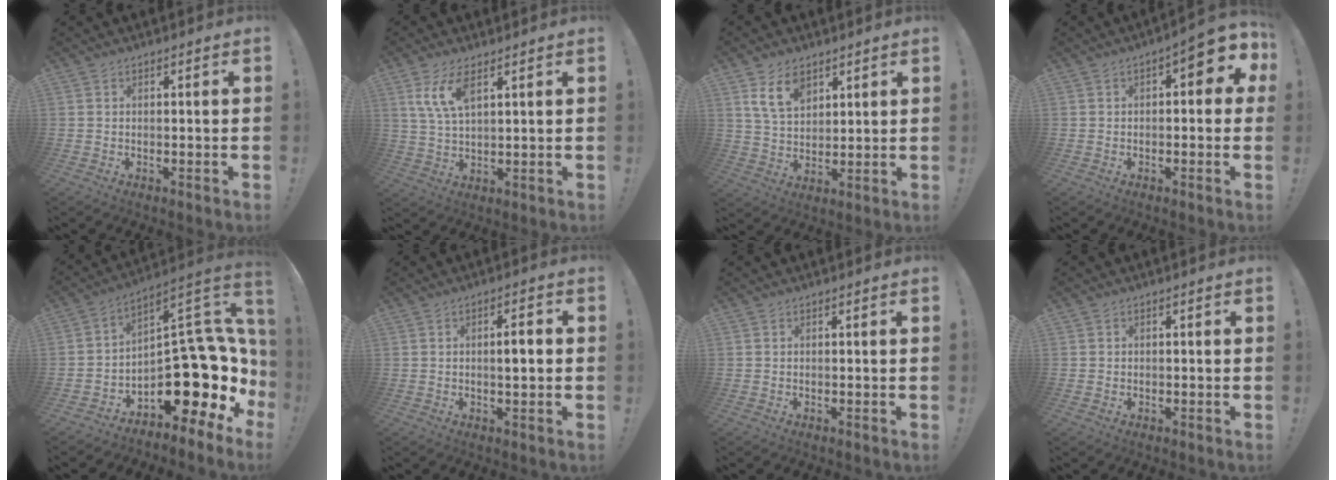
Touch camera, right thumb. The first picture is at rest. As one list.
[{"total": 8.3, "force": [4.5, 3.2, 6.2], "torque": [-0.129, -0.010, 0.082]}, {"total": 9.9, "force": [5.9, 5.9, 5.4], "torque": [-0.096, -0.019, 0.113]}, {"total": 6.0, "force": [2.0, 2.4, 5.1], "torque": [-0.056, -0.012, 0.028]}, {"total": 18.4, "force": [-5.0, 10.4, 14.3], "torque": [-0.155, 0.006, -0.065]}, {"total": 3.9, "force": [-0.1, 0.7, 3.8], "torque": [-0.051, -0.003, -0.008]}, {"total": 0.0}, {"total": 0.8, "force": [-0.1, 0.8, -0.1], "torque": [0.002, 0.003, -0.002]}]